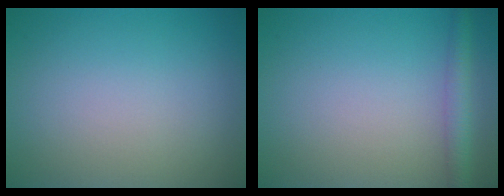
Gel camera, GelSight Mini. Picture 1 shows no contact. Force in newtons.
{"total": 2.4, "press": 2.4, "slide": 0.1}